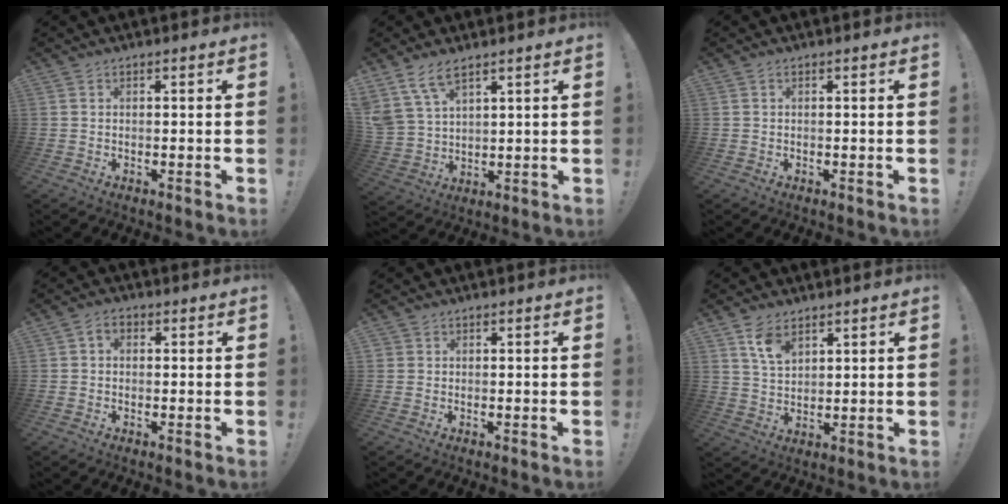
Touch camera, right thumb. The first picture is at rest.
{"total": 8.9, "force": [6.4, 4.2, 4.5], "torque": [-0.109, -0.027, 0.130]}
{"total": 0.0}
{"total": 2.6, "force": [0.2, 1.9, 1.8], "torque": [-0.033, 0.005, 0.004]}
{"total": 1.1, "force": [0.4, 1.0, 0.2], "torque": [0.000, 0.000, 0.006]}
{"total": 6.8, "force": [4.3, 3.7, 3.7], "torque": [-0.061, -0.021, 0.078]}